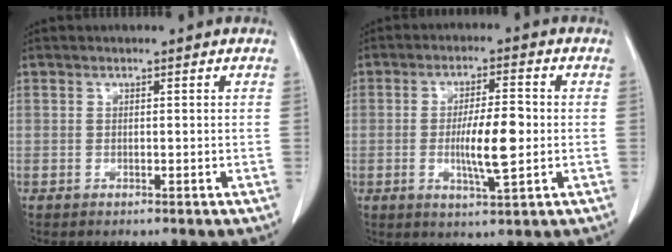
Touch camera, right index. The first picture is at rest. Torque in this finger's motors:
{"motor_torque": [0.61, 0.63, 0.18, 0.04]}